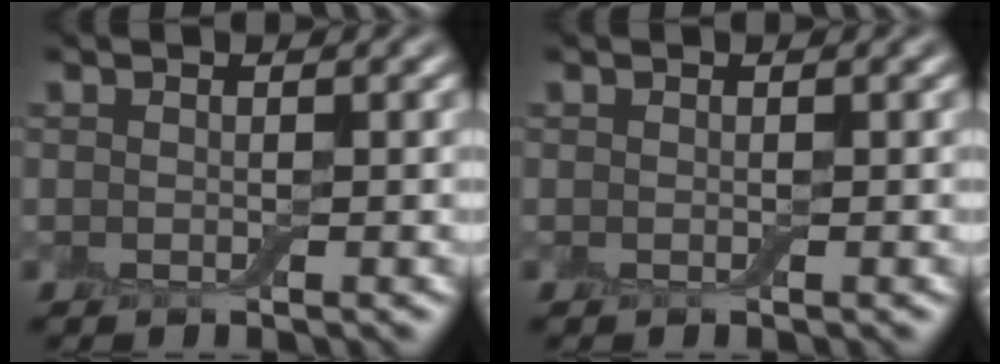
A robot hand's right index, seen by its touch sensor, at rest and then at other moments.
{"total": 0.0}